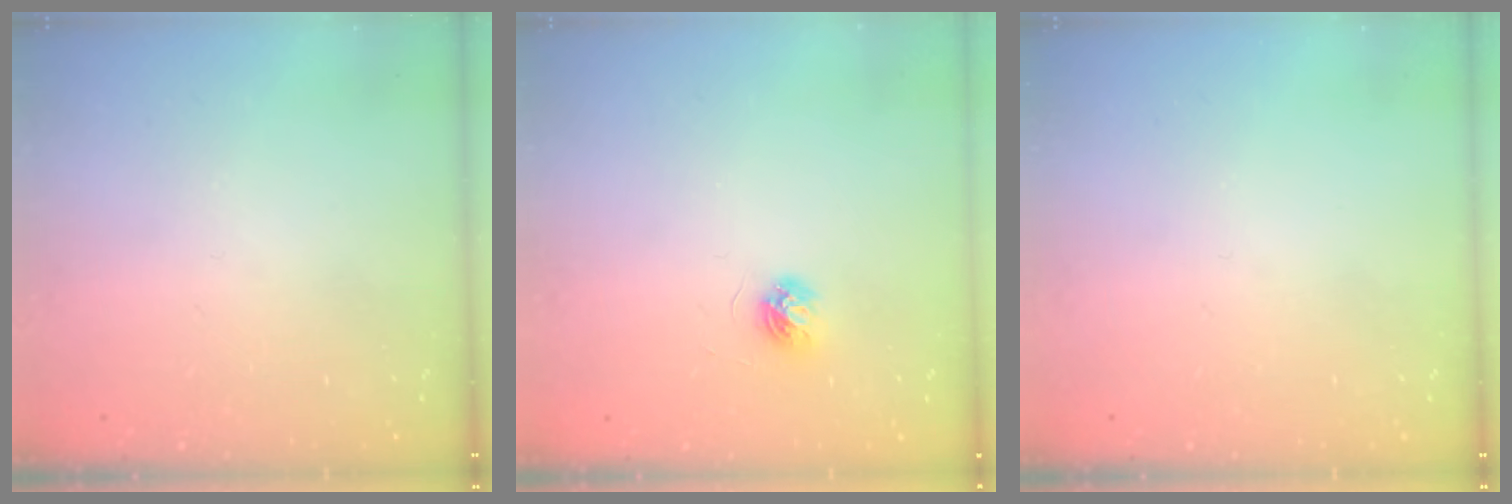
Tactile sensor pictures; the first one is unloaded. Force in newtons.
{"total": 4.6, "press": 4.6, "slide": 0.5}
{"total": 0.0}